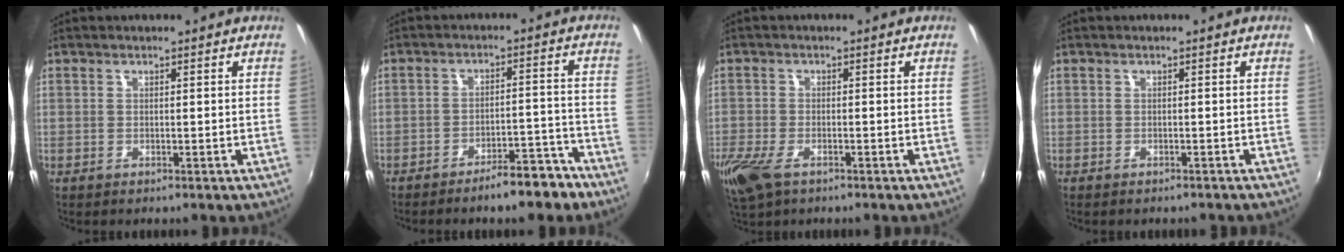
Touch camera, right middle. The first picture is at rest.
{"total": 7.7, "force": [-6.3, 2.0, 4.0], "torque": [-0.060, 0.023, -0.075]}
{"total": 7.6, "force": [-4.6, 3.5, 4.9], "torque": [-0.127, -0.027, -0.087]}
{"total": 1.5, "force": [-1.4, 0.4, 0.5], "torque": [-0.012, -0.007, -0.017]}